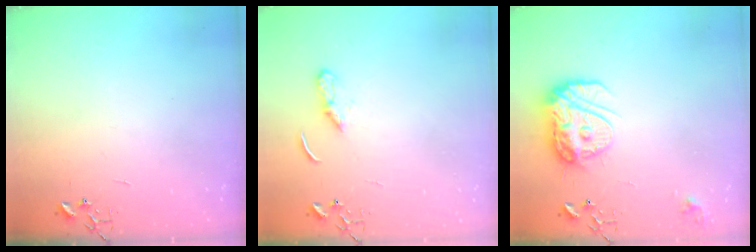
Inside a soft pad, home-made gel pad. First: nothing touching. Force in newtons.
{"total": 5.3, "press": 5.2, "slide": 0.7}
{"total": 14.6, "press": 14.5, "slide": 1.5}